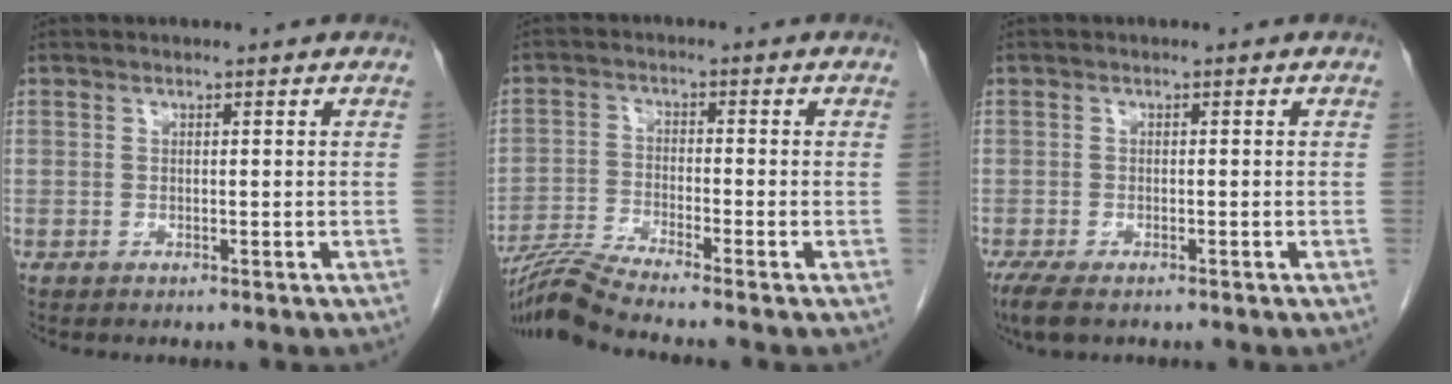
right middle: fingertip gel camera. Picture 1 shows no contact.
{"total": 7.0, "force": [-6.2, -1.8, 2.7], "torque": [-0.058, -0.023, -0.120]}
{"total": 4.5, "force": [-3.2, 1.4, 2.8], "torque": [-0.057, -0.014, -0.049]}